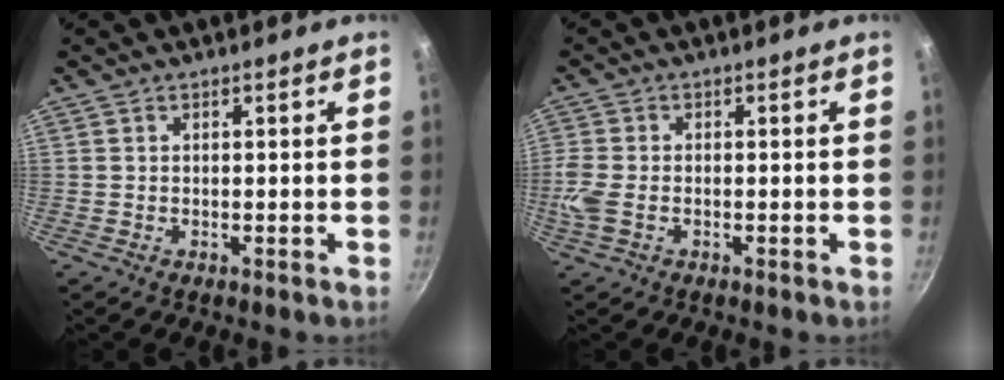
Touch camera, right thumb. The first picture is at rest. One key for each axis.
{"total": 4.5, "fx": -1.0, "fy": 2.9, "fz": 3.3, "tx": -0.082, "ty": 0.001, "tz": -0.025}